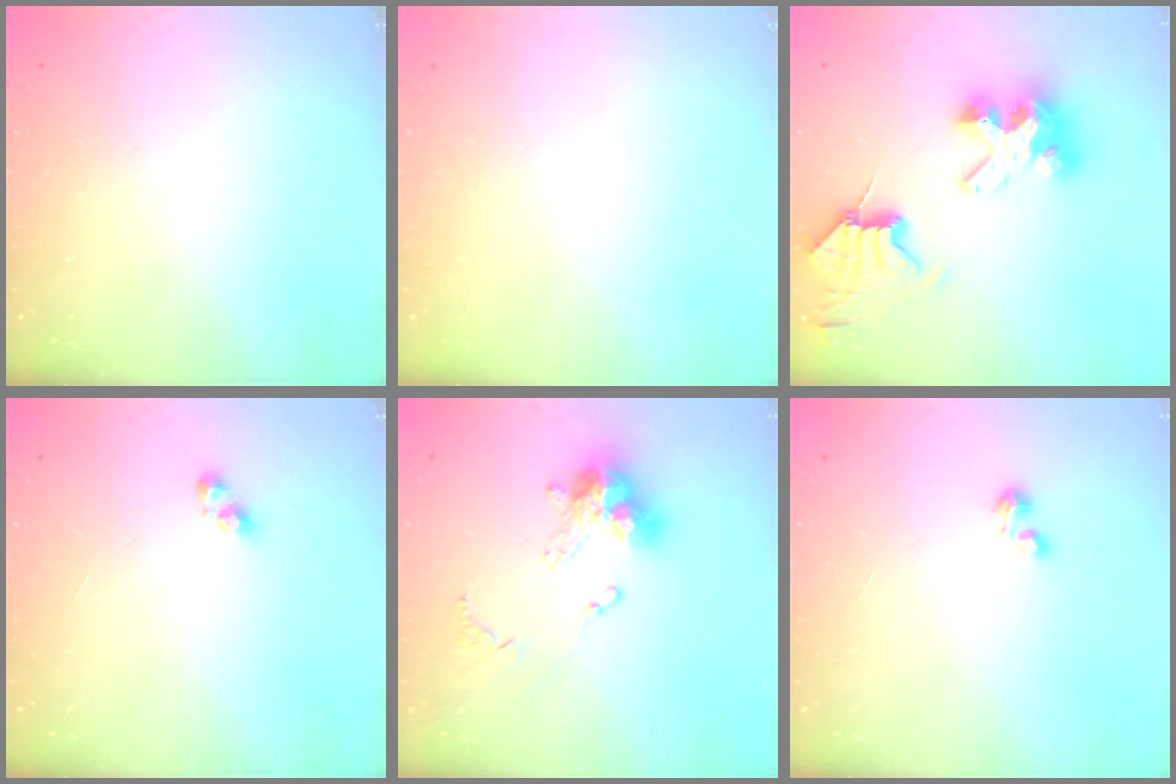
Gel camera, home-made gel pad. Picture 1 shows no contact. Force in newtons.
{"total": 0.0}
{"total": 9.9, "press": 9.9, "slide": 1.1}
{"total": 3.6, "press": 3.6, "slide": 0.5}
{"total": 13.8, "press": 13.7, "slide": 1.4}
{"total": 1.5, "press": 1.5, "slide": 0.3}